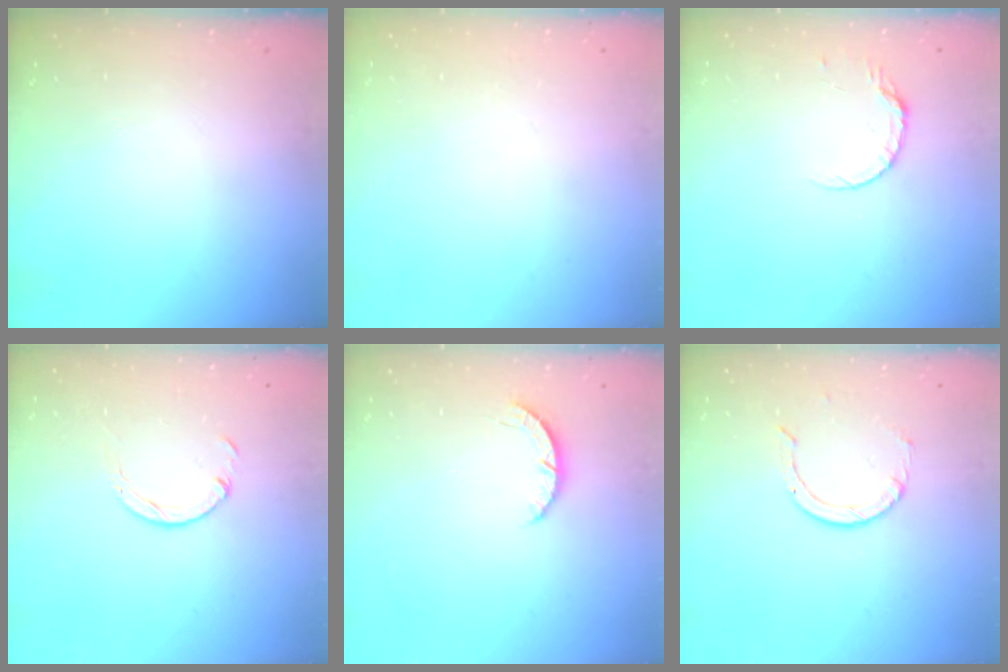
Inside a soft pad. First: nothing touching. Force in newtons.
{"total": 2.6, "press": 2.6, "slide": 0.2}
{"total": 5.3, "press": 5.2, "slide": 0.6}
{"total": 4.6, "press": 4.6, "slide": 0.3}
{"total": 2.8, "press": 2.8, "slide": 0.4}
{"total": 1.7, "press": 1.7, "slide": 0.1}